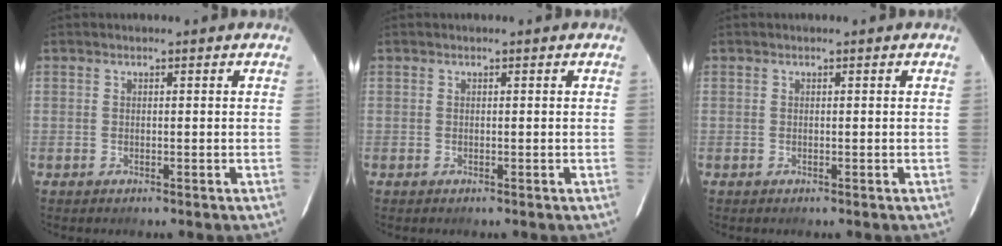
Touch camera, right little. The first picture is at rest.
{"total": 0.0}
{"total": 0.0}